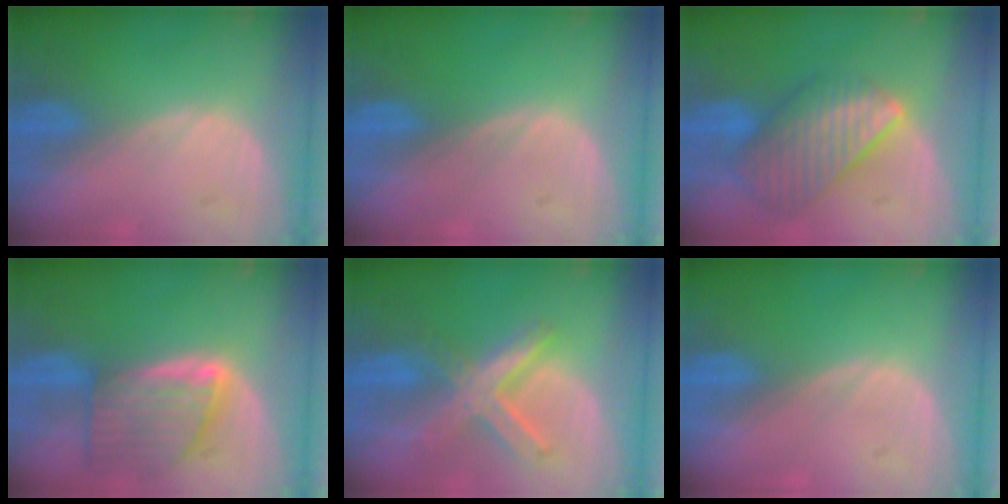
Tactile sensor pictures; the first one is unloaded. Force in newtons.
{"total": 0.0}
{"total": 9.2, "press": 8.0, "slide": 4.5}
{"total": 8.0, "press": 7.3, "slide": 3.3}
{"total": 7.9, "press": 6.8, "slide": 4.0}
{"total": 0.0}